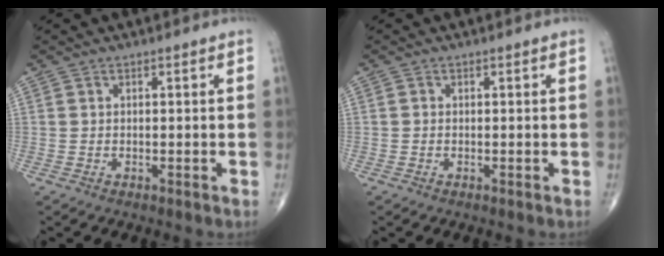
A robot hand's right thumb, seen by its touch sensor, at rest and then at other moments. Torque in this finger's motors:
{"motor_torque": [-0.35, 0.06, 0.14, 0.08, 0.00]}